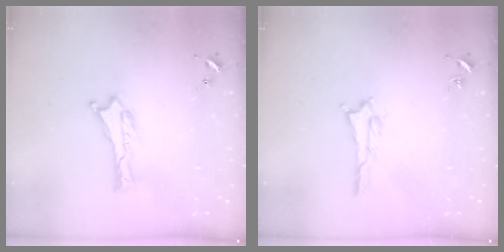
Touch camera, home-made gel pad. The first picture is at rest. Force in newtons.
{"total": 1.7, "press": 1.7, "slide": 0.2}